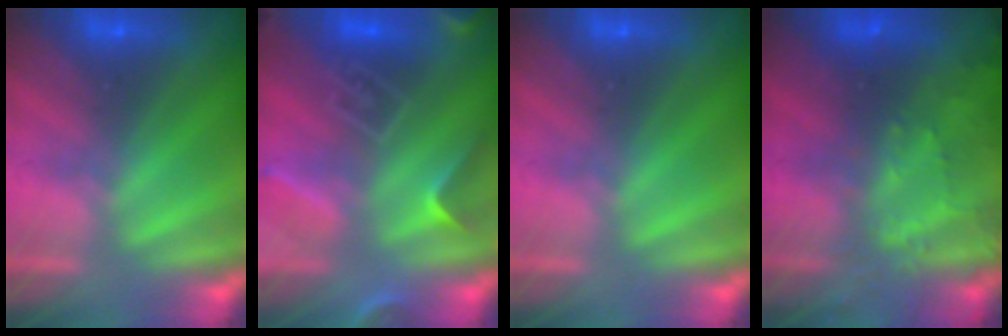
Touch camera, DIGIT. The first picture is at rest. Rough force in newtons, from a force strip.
{"total": 9.0}
{"total": 0.0}
{"total": 8.3}